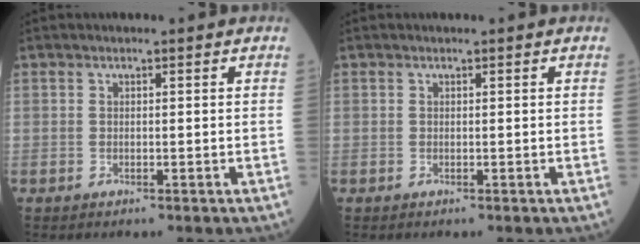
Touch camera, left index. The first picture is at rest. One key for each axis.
{"total": 0.0}